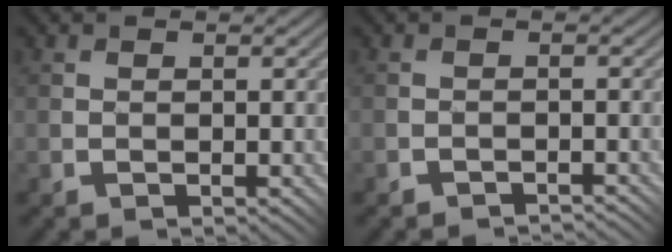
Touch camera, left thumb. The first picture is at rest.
{"total": 1.4, "force": [-1.0, -0.5, -0.8], "torque": [0.018, 0.011, -0.024]}